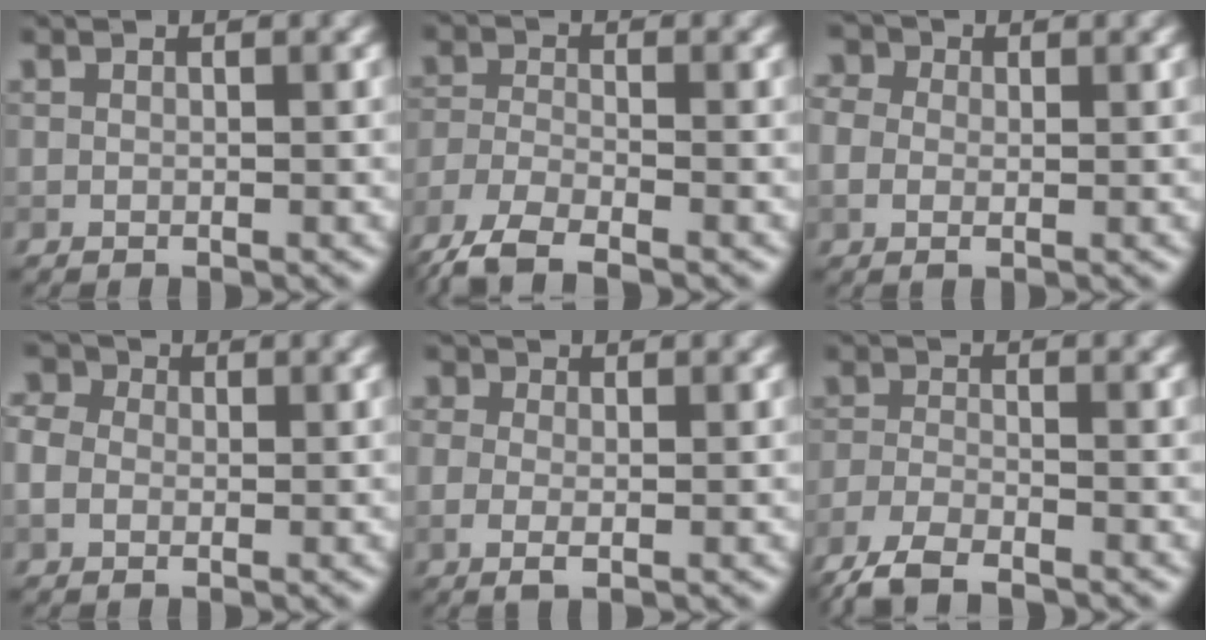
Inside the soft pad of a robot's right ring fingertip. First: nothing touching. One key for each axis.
{"total": 5.6, "fx": -4.4, "fy": 1.5, "fz": 3.1, "tx": -0.064, "ty": -0.013, "tz": -0.097}
{"total": 3.9, "fx": 1.1, "fy": 2.9, "fz": 2.4, "tx": -0.042, "ty": 0.017, "tz": -0.006}
{"total": 3.8, "fx": 0.7, "fy": 3.0, "fz": 2.2, "tx": -0.046, "ty": 0.014, "tz": -0.005}
{"total": 1.8, "fx": 0.0, "fy": 1.1, "fz": 1.4, "tx": -0.028, "ty": 0.003, "tz": -0.007}
{"total": 4.8, "fx": -4.1, "fy": 1.1, "fz": 2.3, "tx": -0.045, "ty": -0.009, "tz": -0.088}